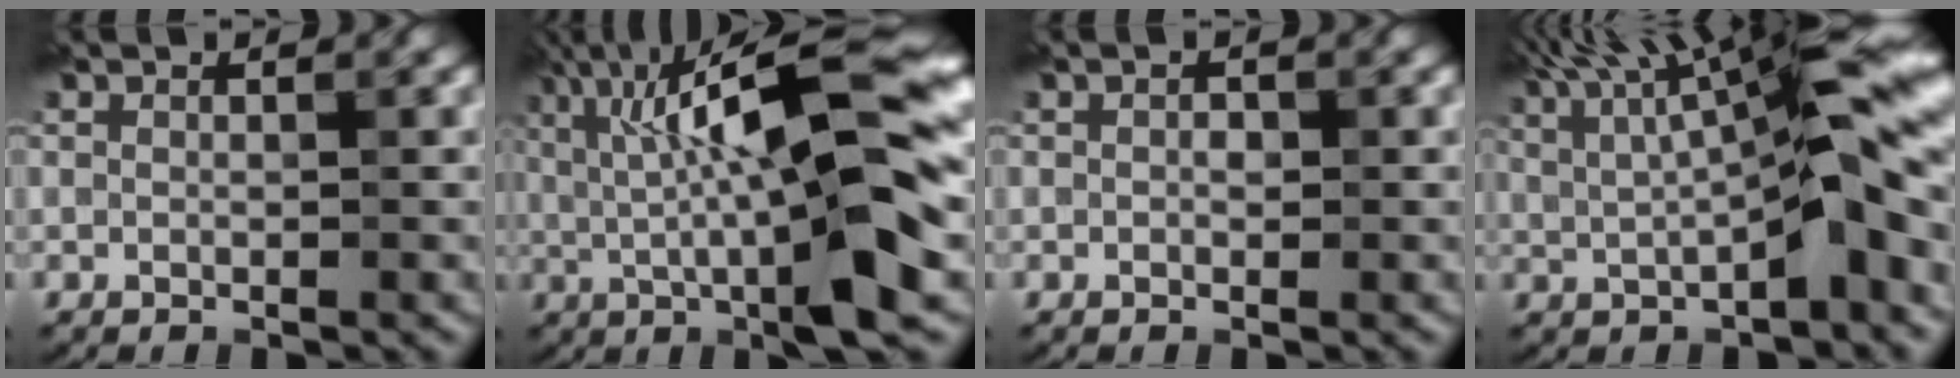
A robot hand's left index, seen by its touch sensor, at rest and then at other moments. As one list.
[{"total": 14.4, "force": [1.4, 3.1, 14.0], "torque": [-0.216, 0.022, 0.020]}, {"total": 0.7, "force": [0.0, 0.4, 0.5], "torque": [-0.008, -0.001, -0.001]}, {"total": 10.7, "force": [2.0, 2.2, 10.2], "torque": [-0.158, 0.021, 0.031]}]